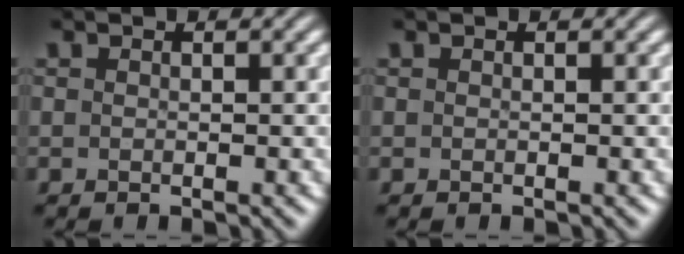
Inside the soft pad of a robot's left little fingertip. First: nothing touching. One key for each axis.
{"total": 0.0}